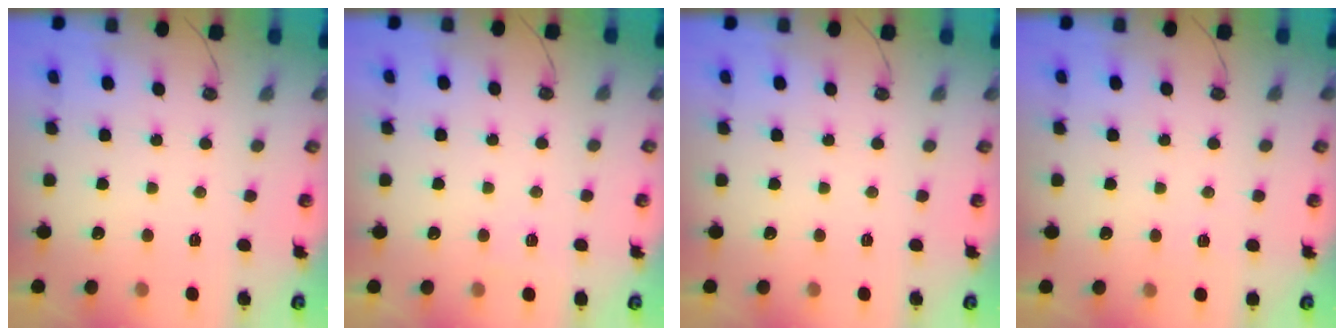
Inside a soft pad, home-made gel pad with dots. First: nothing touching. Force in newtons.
{"total": 2.9, "press": 2.9, "slide": 0.7}
{"total": 0.0}
{"total": 2.7, "press": 2.7, "slide": 0.5}